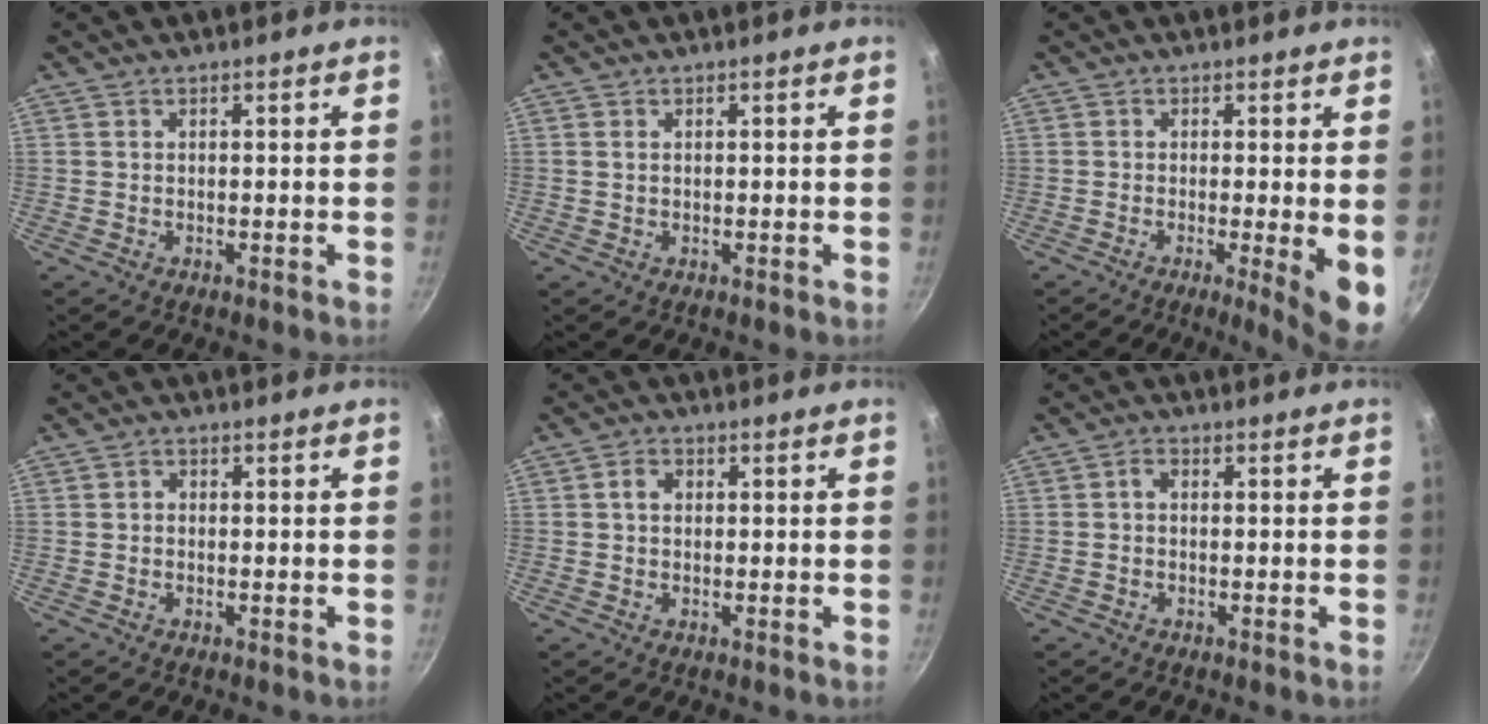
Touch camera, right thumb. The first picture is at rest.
{"total": 0.7, "force": [0.2, 0.4, 0.4], "torque": [-0.009, 0.001, 0.003]}
{"total": 7.0, "force": [-1.0, 0.9, 6.9], "torque": [-0.091, -0.014, -0.012]}
{"total": 1.0, "force": [-0.2, 0.9, 0.5], "torque": [-0.006, 0.005, -0.003]}
{"total": 2.5, "force": [0.3, 2.0, 1.5], "torque": [-0.016, 0.005, 0.003]}
{"total": 1.5, "force": [-0.3, 1.1, 1.0], "torque": [-0.021, 0.008, -0.008]}